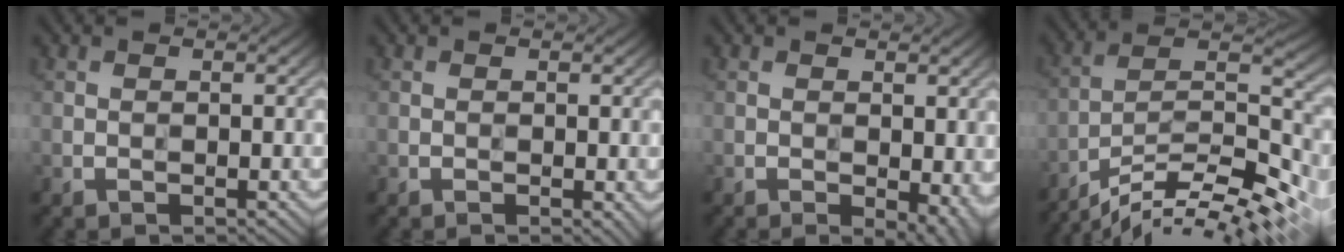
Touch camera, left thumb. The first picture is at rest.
{"total": 0.8, "force": [-0.2, 0.3, 0.7], "torque": [-0.012, -0.005, -0.003]}
{"total": 4.3, "force": [-1.2, 2.3, 3.5], "torque": [-0.042, -0.011, -0.012]}
{"total": 13.9, "force": [-10.7, 2.6, 8.4], "torque": [-0.147, 0.009, -0.182]}